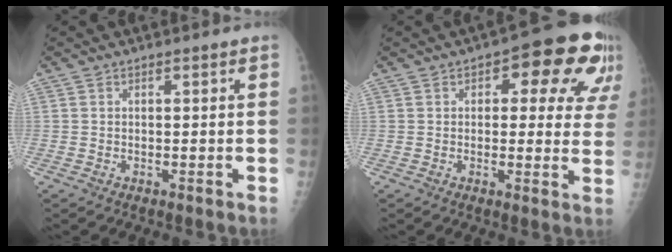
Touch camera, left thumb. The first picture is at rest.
{"total": 13.9, "force": [5.9, 6.6, 10.7], "torque": [-0.072, -0.003, 0.061]}